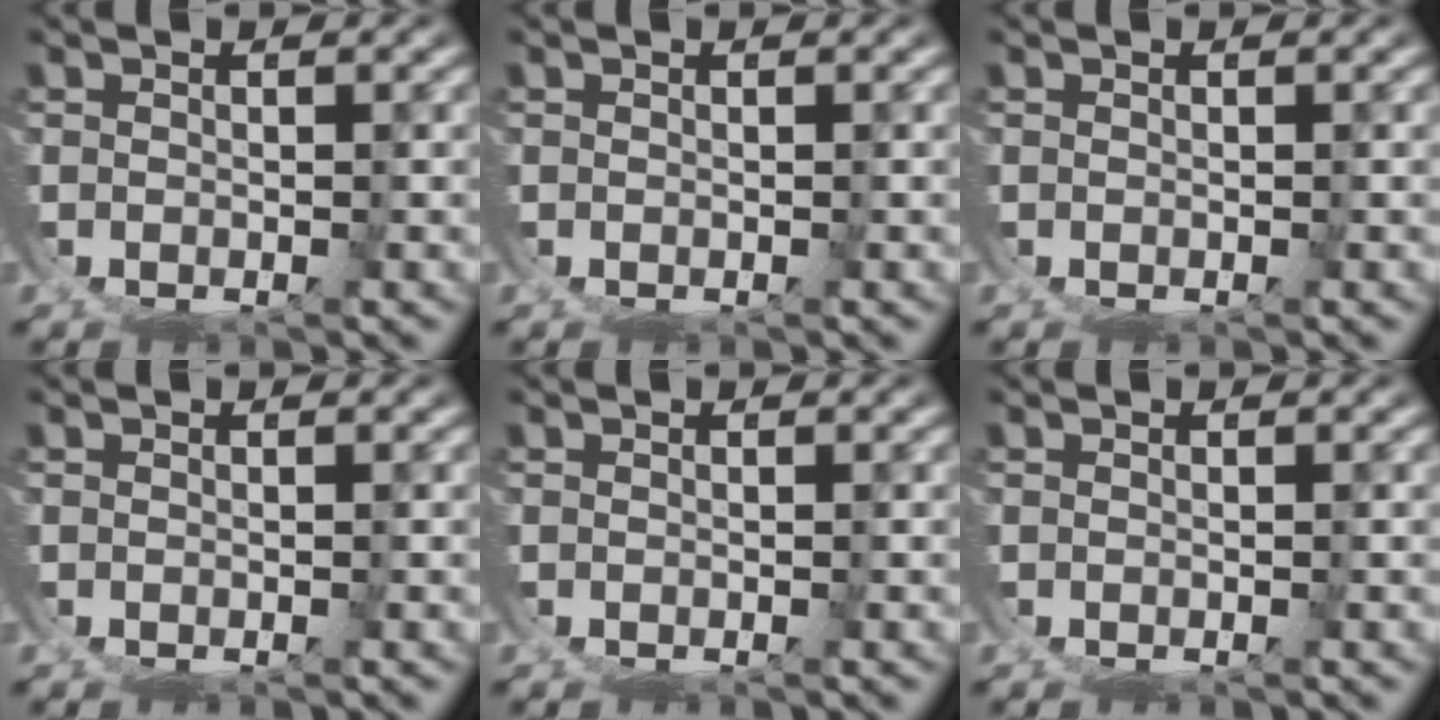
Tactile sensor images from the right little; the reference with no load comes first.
{"total": 0.0}
{"total": 0.0}
{"total": 0.0}
{"total": 0.0}
{"total": 0.0}